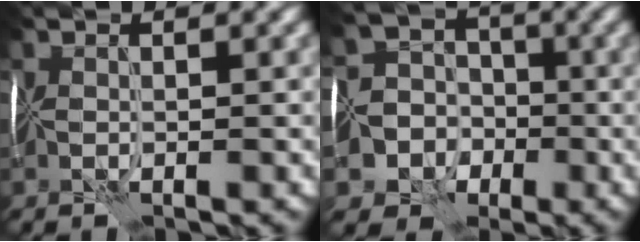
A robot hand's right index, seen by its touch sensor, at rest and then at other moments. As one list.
[{"total": 10.7, "force": [-3.8, 9.7, 2.5], "torque": [-0.045, -0.020, -0.092]}]